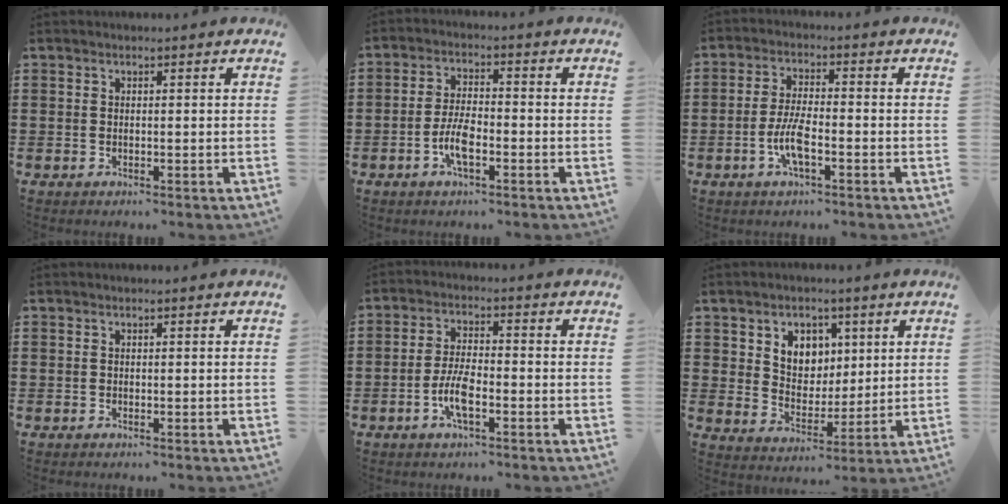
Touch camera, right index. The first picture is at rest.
{"total": 5.6, "force": [-2.0, 2.0, 4.8], "torque": [-0.116, -0.003, -0.047]}
{"total": 5.8, "force": [-2.0, 1.6, 5.2], "torque": [-0.123, -0.008, -0.044]}
{"total": 0.0}
{"total": 5.9, "force": [-2.1, 1.8, 5.1], "torque": [-0.114, -0.003, -0.045]}
{"total": 5.6, "force": [2.7, 4.7, 1.3], "torque": [-0.045, 0.004, 0.047]}